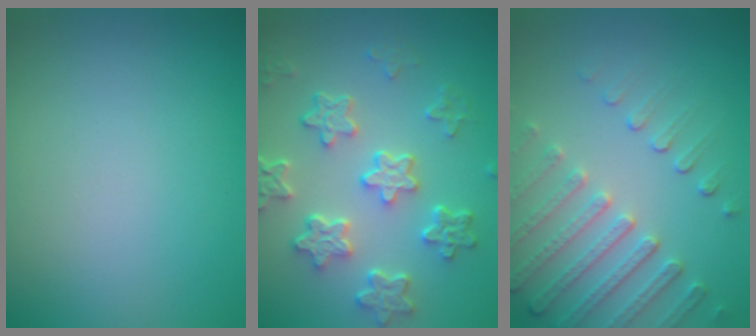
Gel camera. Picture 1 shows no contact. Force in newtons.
{"total": 5.6, "press": 4.3, "slide": 3.6}
{"total": 4.8, "press": 3.7, "slide": 3.1}